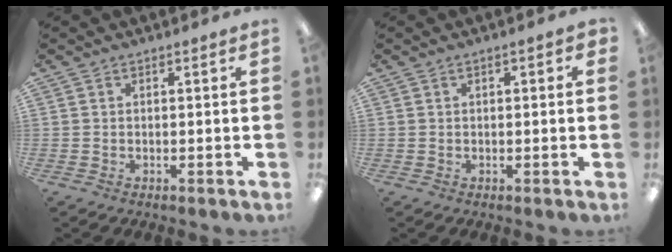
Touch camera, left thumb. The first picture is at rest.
{"total": 1.3, "force": [0.3, 0.6, 1.1], "torque": [-0.013, 0.000, 0.003]}